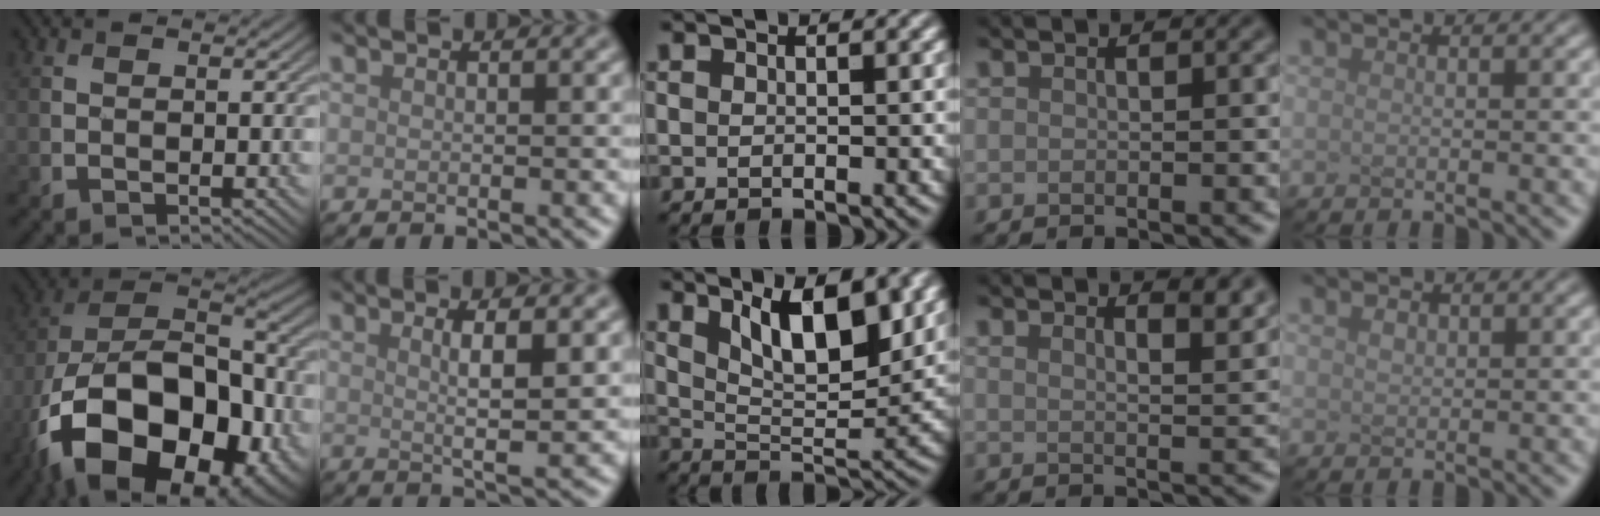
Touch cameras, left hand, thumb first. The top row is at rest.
{"thumb": {"total": 22.8, "force": [-10.7, 13.4, 15.1], "torque": [-0.296, -0.036, -0.157]}, "index": {"total": 3.7, "force": [0.7, 0.8, 3.6], "torque": [-0.059, -0.004, 0.014]}, "middle": {"total": 7.6, "force": [3.3, 2.8, 6.3], "torque": [-0.104, -0.005, 0.058]}, "ring": {"total": 4.2, "force": [3.2, 1.3, 2.3], "torque": [-0.017, 0.014, 0.027]}, "little": {"total": 0.7, "force": [0.3, 0.5, 0.3], "torque": [-0.009, 0.003, 0.009]}}